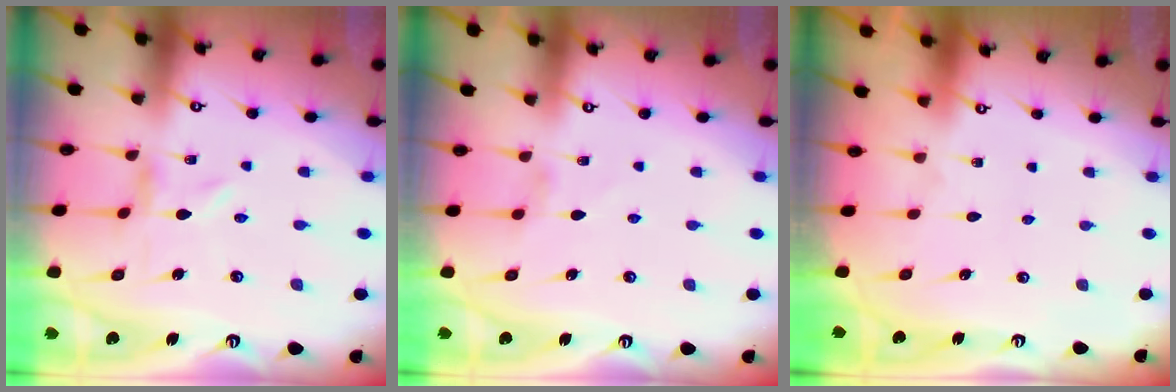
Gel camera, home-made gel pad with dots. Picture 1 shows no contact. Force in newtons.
{"total": 0.7, "press": 0.6, "slide": 0.3}
{"total": 1.8, "press": 1.8, "slide": 0.1}